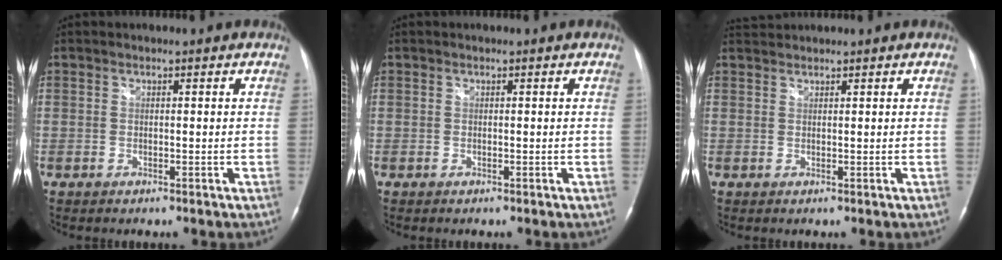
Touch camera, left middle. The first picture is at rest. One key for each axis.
{"total": 0.0}
{"total": 1.9, "fx": 1.9, "fy": -0.2, "fz": 0.0, "tx": -0.007, "ty": 0.014, "tz": 0.043}